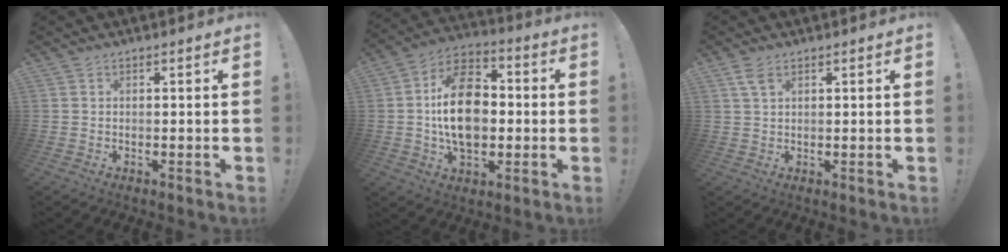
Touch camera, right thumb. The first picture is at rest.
{"total": 19.2, "force": [-0.7, 12.9, 14.2], "torque": [-0.248, 0.017, -0.012]}
{"total": 3.7, "force": [2.0, 1.7, 2.6], "torque": [-0.049, -0.002, 0.037]}